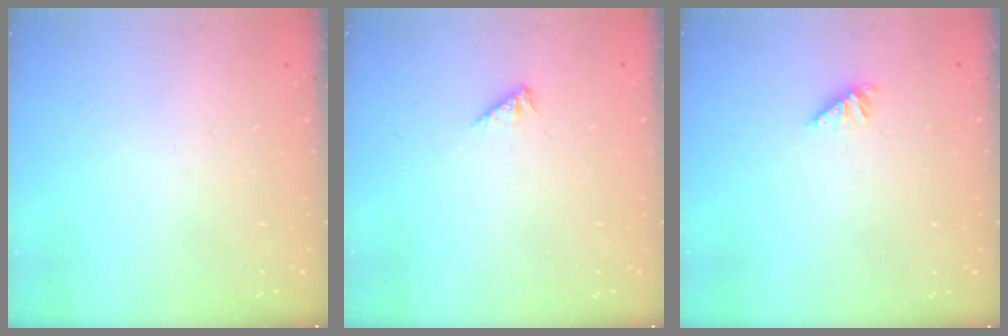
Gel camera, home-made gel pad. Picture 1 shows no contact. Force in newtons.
{"total": 1.9, "press": 1.9, "slide": 0.3}
{"total": 1.9, "press": 1.9, "slide": 0.4}